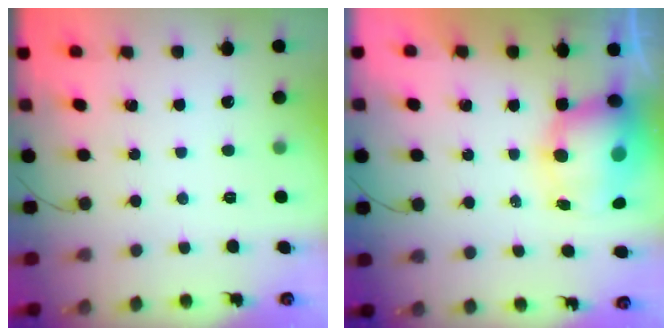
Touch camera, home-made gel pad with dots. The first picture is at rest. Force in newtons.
{"total": 11.3, "press": 10.9, "slide": 2.9}